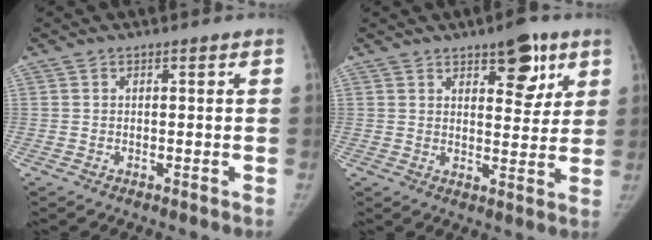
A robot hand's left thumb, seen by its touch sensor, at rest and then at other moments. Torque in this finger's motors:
{"motor_torque": [0.96, 0.19, 0.35, -0.25, 0.17]}